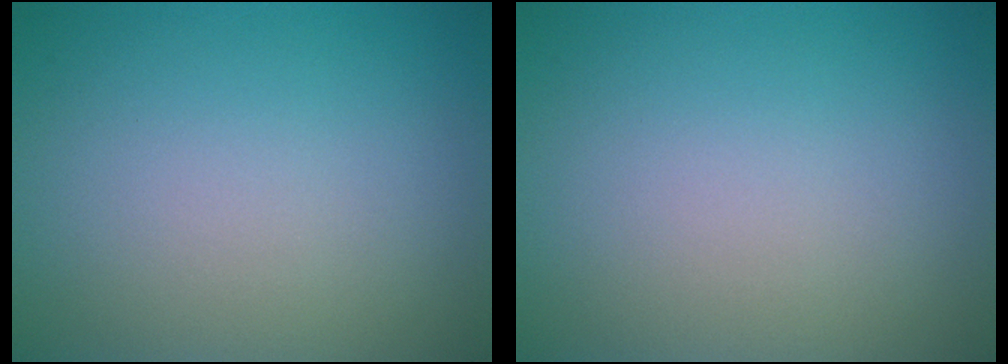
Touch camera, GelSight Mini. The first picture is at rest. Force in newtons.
{"total": 0.0}